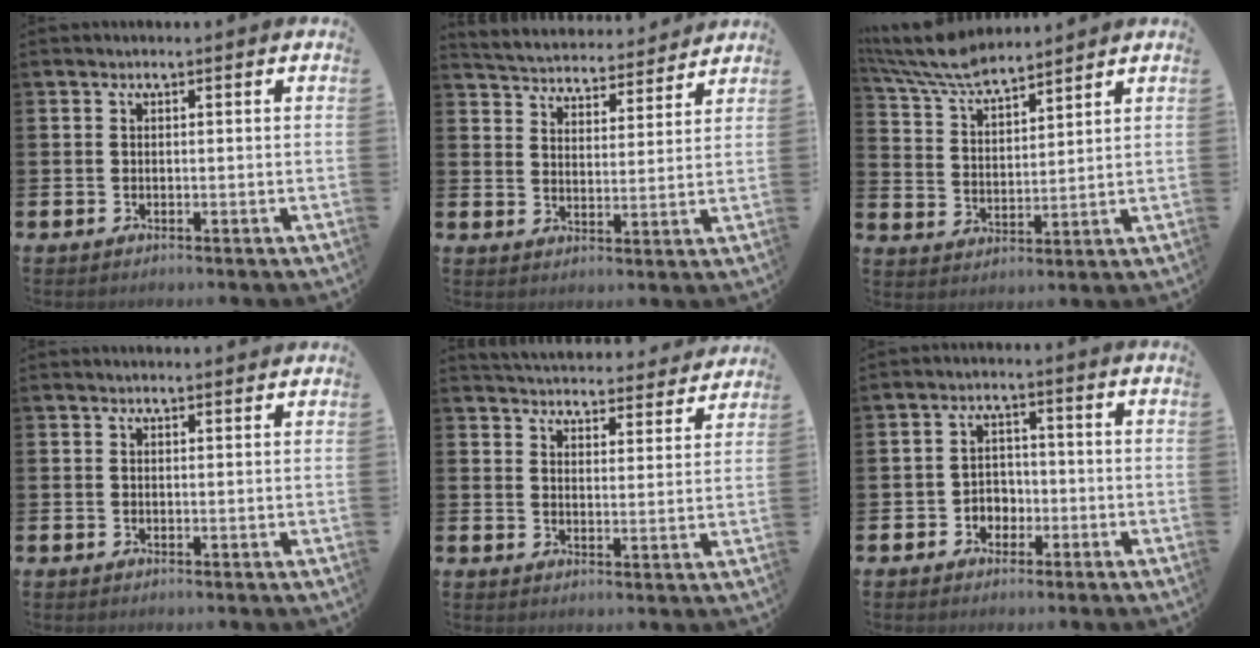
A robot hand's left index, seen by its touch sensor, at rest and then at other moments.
{"total": 4.8, "force": [4.7, 0.9, 0.0], "torque": [-0.021, -0.039, 0.080]}
{"total": 7.1, "force": [6.7, 1.2, 2.0], "torque": [-0.070, -0.033, 0.122]}
{"total": 1.1, "force": [1.1, 0.1, 0.1], "torque": [0.010, -0.005, 0.018]}
{"total": 5.0, "force": [5.0, 0.6, 0.0], "torque": [-0.007, -0.045, 0.084]}
{"total": 2.9, "force": [-1.5, 2.4, 0.8], "torque": [-0.021, 0.005, -0.036]}